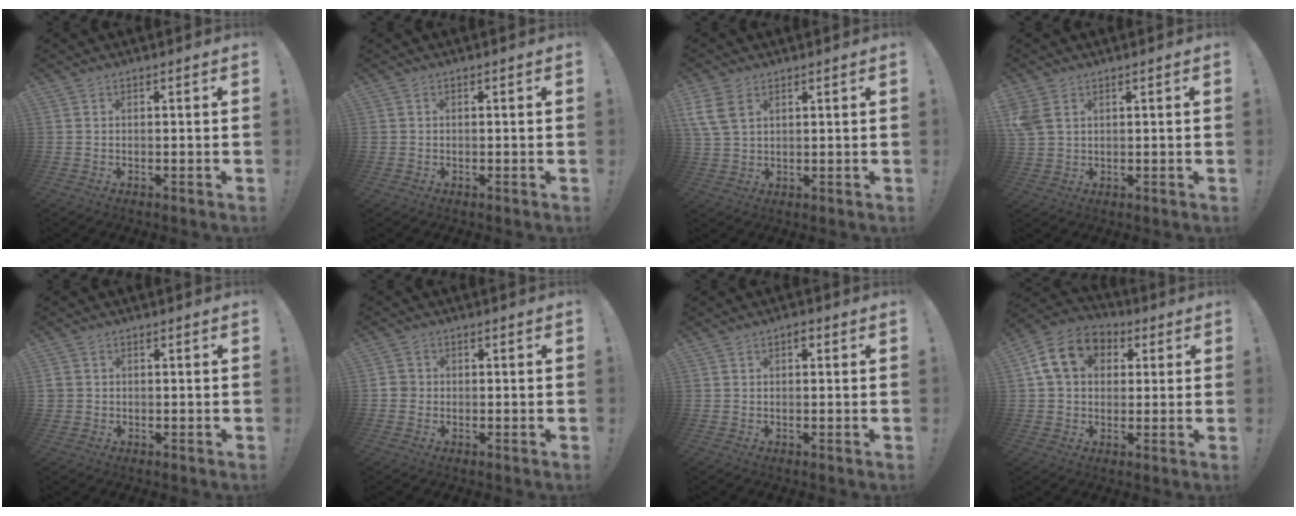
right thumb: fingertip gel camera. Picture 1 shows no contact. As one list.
[{"total": 0.8, "force": [-0.2, 0.8, 0.1], "torque": [-0.002, 0.003, -0.004]}, {"total": 7.3, "force": [3.6, 4.5, 4.5], "torque": [-0.090, -0.007, 0.071]}, {"total": 5.0, "force": [2.1, 3.3, 3.1], "torque": [-0.064, -0.002, 0.045]}, {"total": 1.9, "force": [0.1, 1.9, 0.5], "torque": [-0.001, 0.001, 0.002]}, {"total": 2.8, "force": [-0.5, 2.6, 0.8], "torque": [-0.012, 0.010, -0.008]}, {"total": 1.6, "force": [0.6, 1.2, 0.9], "torque": [-0.005, 0.001, 0.007]}, {"total": 14.0, "force": [4.4, 10.6, 8.0], "torque": [-0.120, 0.001, 0.090]}]